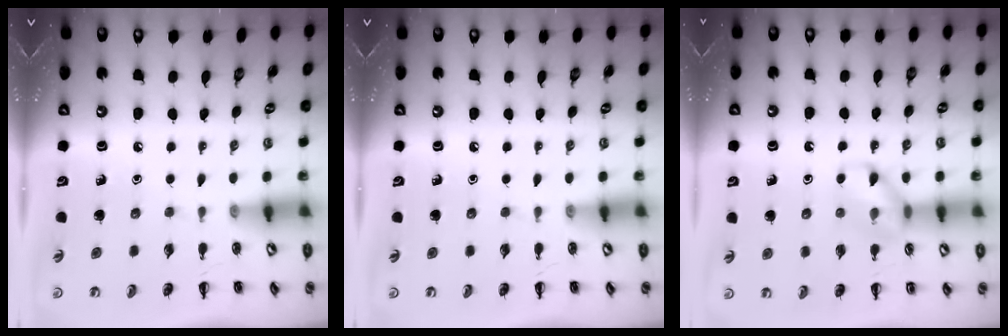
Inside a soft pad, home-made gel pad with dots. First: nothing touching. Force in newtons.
{"total": 0.0}
{"total": 10.2, "press": 10.2, "slide": 0.8}